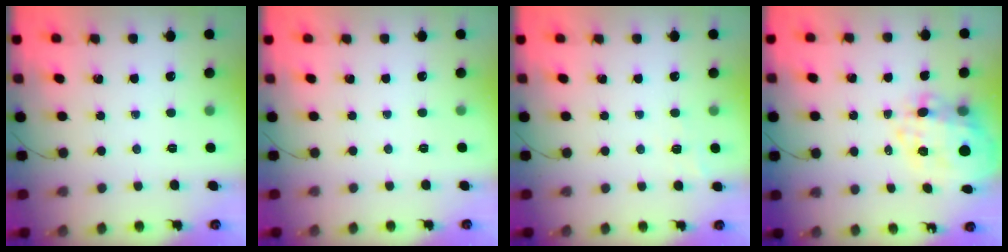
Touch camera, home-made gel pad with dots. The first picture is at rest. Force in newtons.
{"total": 2.5, "press": 2.4, "slide": 0.4}
{"total": 6.1, "press": 5.9, "slide": 1.4}
{"total": 11.5, "press": 11.0, "slide": 3.2}